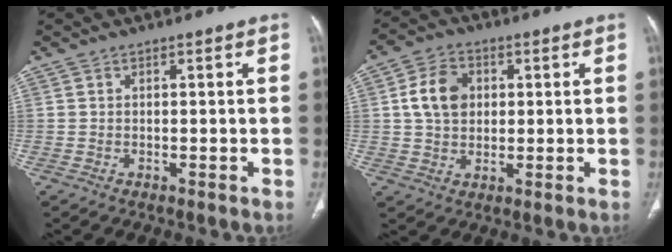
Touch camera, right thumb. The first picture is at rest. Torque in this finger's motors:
{"motor_torque": [0.76, 1.63, 0.63, -0.28, 0.05]}